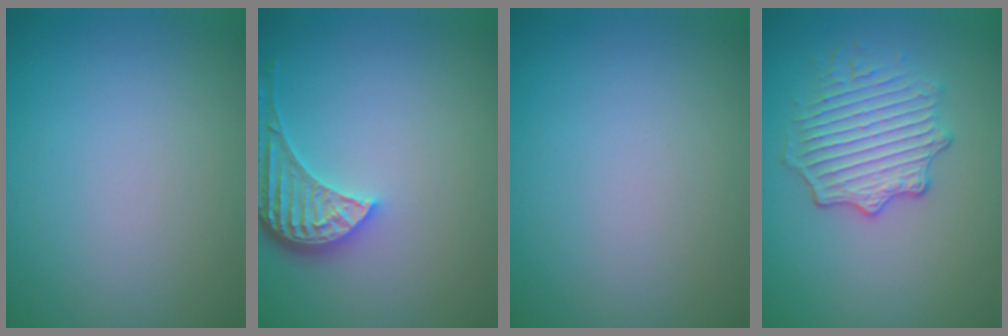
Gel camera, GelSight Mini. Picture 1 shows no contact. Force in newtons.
{"total": 4.1, "press": 3.4, "slide": 2.4}
{"total": 0.0}
{"total": 4.0, "press": 3.5, "slide": 1.8}